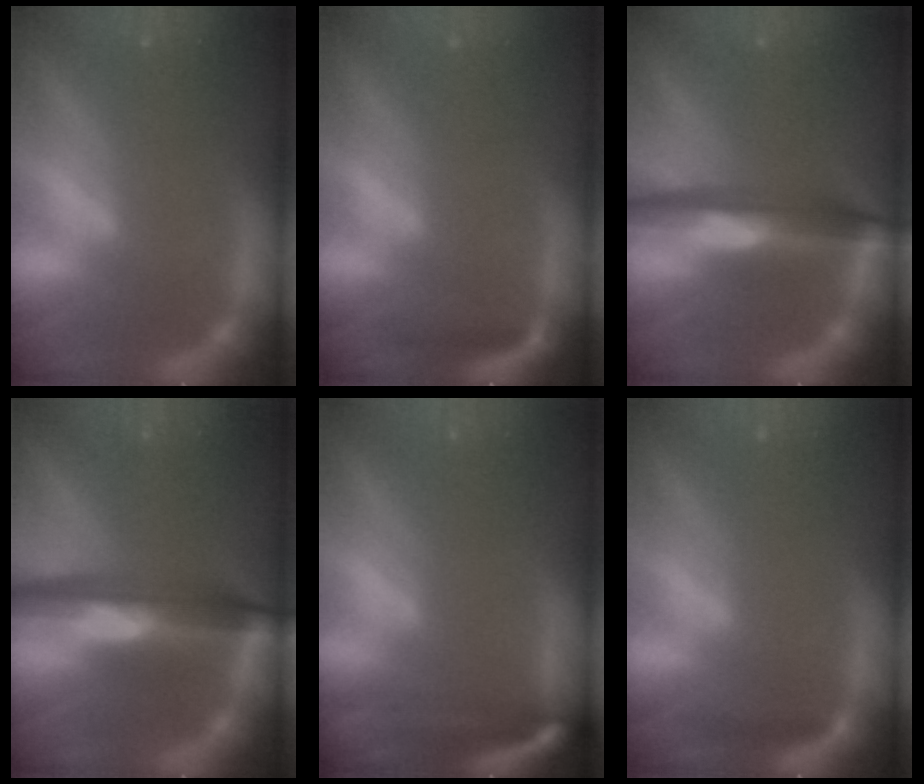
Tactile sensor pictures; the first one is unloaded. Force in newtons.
{"total": 2.5}
{"total": 6.5}
{"total": 7.6}
{"total": 7.5}
{"total": 1.4}